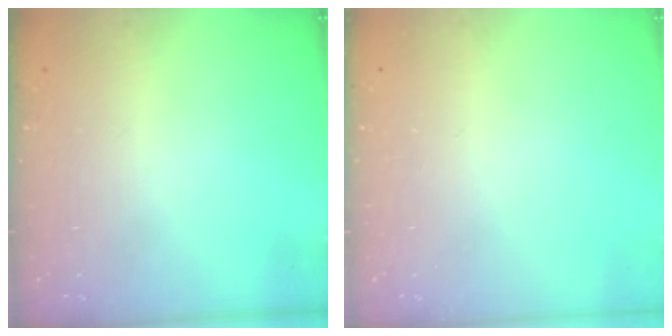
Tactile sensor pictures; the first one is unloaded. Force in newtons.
{"total": 0.0}